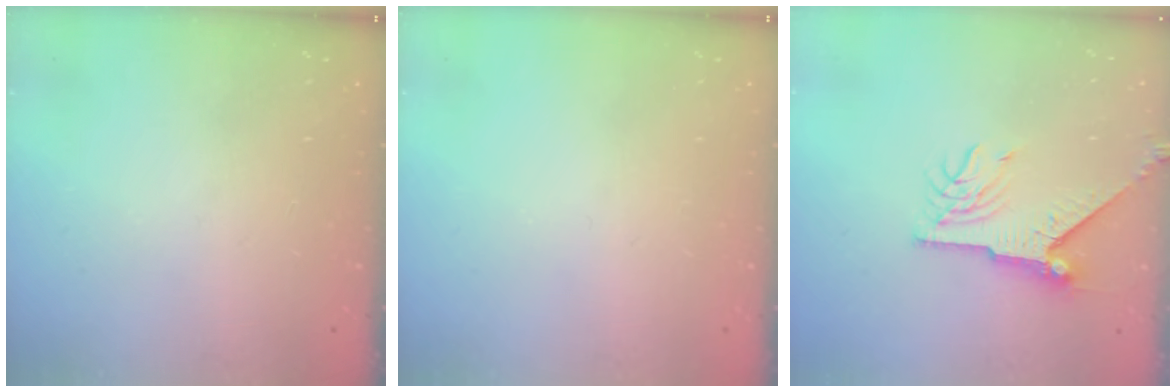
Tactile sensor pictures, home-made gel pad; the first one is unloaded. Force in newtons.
{"total": 0.0}
{"total": 9.7, "press": 9.7, "slide": 0.3}